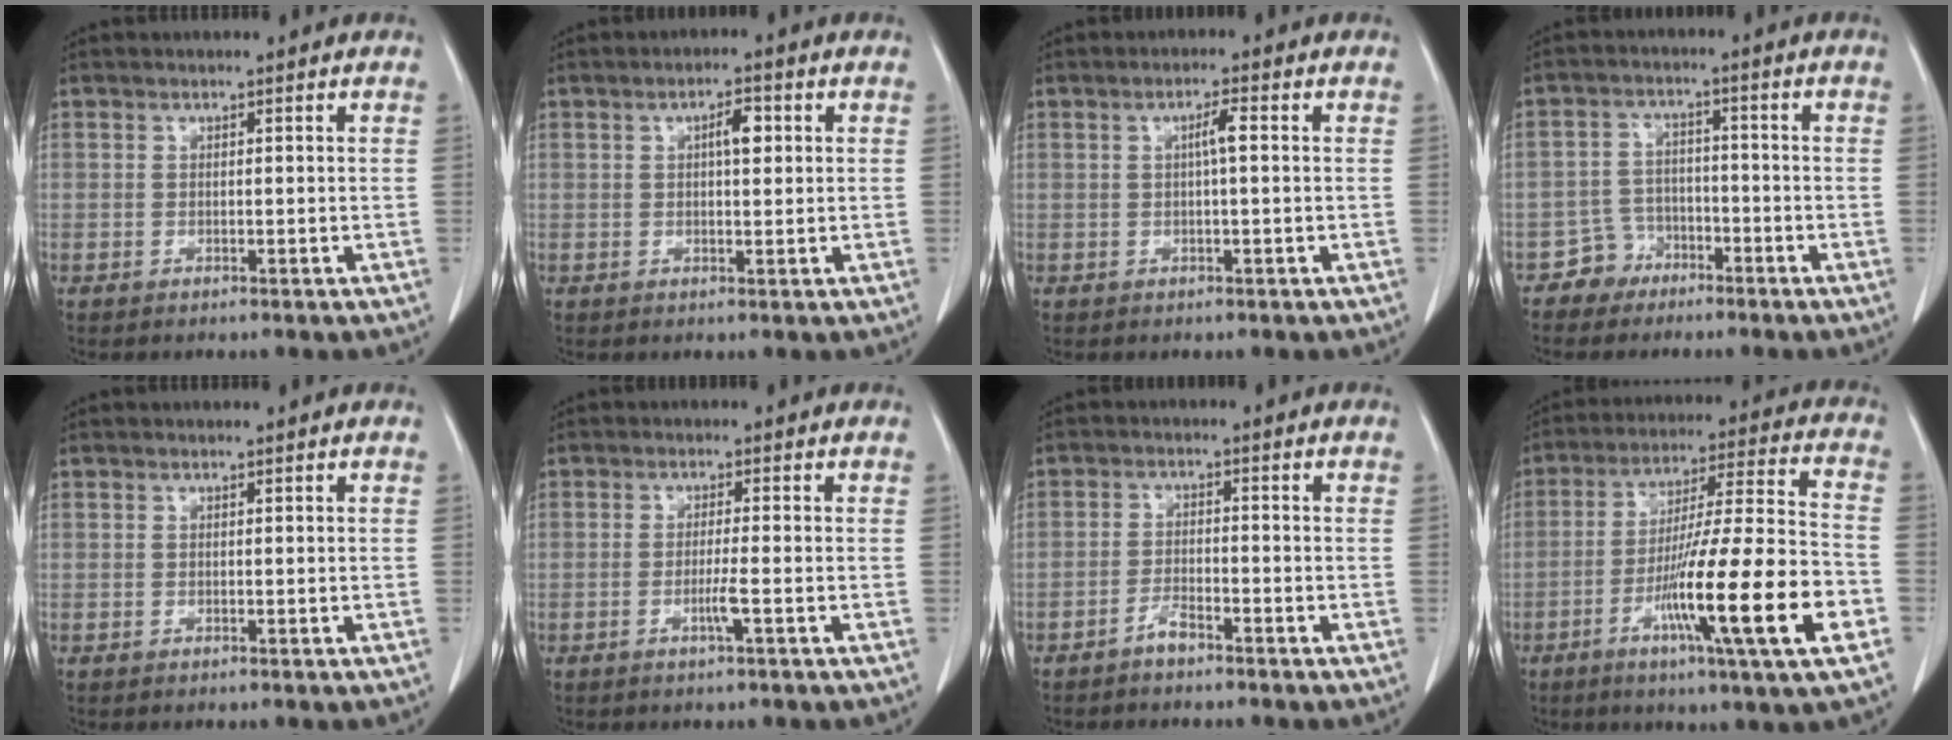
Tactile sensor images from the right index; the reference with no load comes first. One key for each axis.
{"total": 3.2, "fx": 0.8, "fy": 1.0, "fz": 2.9, "tx": -0.048, "ty": 0.005, "tz": 0.012}
{"total": 2.4, "fx": 0.3, "fy": 0.1, "fz": 2.4, "tx": -0.042, "ty": 0.003, "tz": 0.004}
{"total": 4.3, "fx": -2.9, "fy": 3.1, "fz": -0.2, "tx": 0.008, "ty": 0.014, "tz": -0.053}
{"total": 0.0}
{"total": 2.5, "fx": -0.9, "fy": -0.4, "fz": 2.3, "tx": -0.046, "ty": -0.004, "tz": -0.019}
{"total": 2.3, "fx": -2.0, "fy": 0.4, "fz": 1.2, "tx": -0.022, "ty": 0.000, "tz": -0.040}
{"total": 19.6, "fx": -7.1, "fy": -0.2, "fz": 18.3, "tx": -0.295, "ty": -0.018, "tz": -0.120}